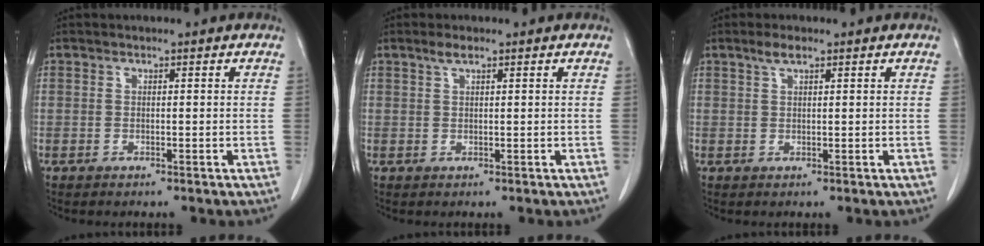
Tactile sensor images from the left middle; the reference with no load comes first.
{"total": 1.5, "force": [1.0, 0.2, 1.0], "torque": [-0.024, 0.004, 0.021]}
{"total": 2.0, "force": [1.4, 0.4, 1.4], "torque": [-0.032, 0.006, 0.027]}